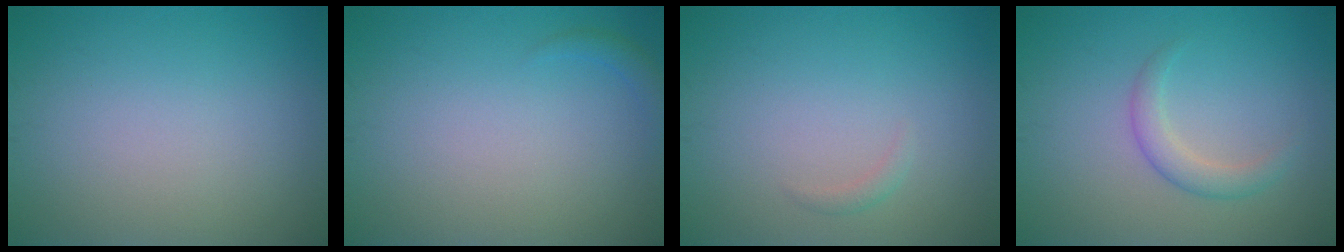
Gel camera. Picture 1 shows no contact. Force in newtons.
{"total": 0.9, "press": 0.9, "slide": 0.1}
{"total": 0.7, "press": 0.7, "slide": 0.1}
{"total": 2.0, "press": 2.0, "slide": 0.1}